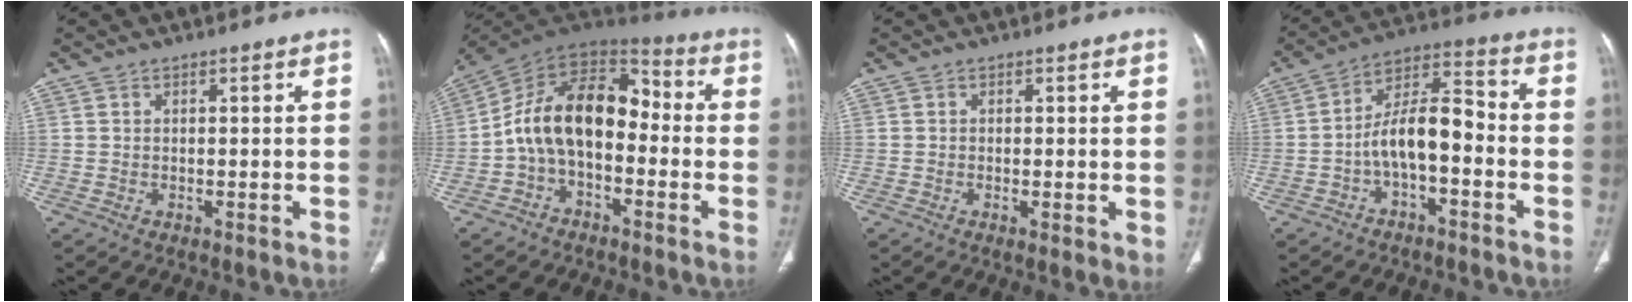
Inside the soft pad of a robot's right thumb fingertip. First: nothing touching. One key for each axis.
{"total": 15.0, "fx": -2.3, "fy": 9.4, "fz": 11.4, "tx": -0.171, "ty": 0.067, "tz": -0.052}
{"total": 2.4, "fx": -0.2, "fy": 0.7, "fz": 2.3, "tx": -0.042, "ty": -0.010, "tz": -0.007}
{"total": 10.6, "fx": -3.0, "fy": 4.7, "fz": 9.0, "tx": -0.151, "ty": 0.054, "tz": -0.060}